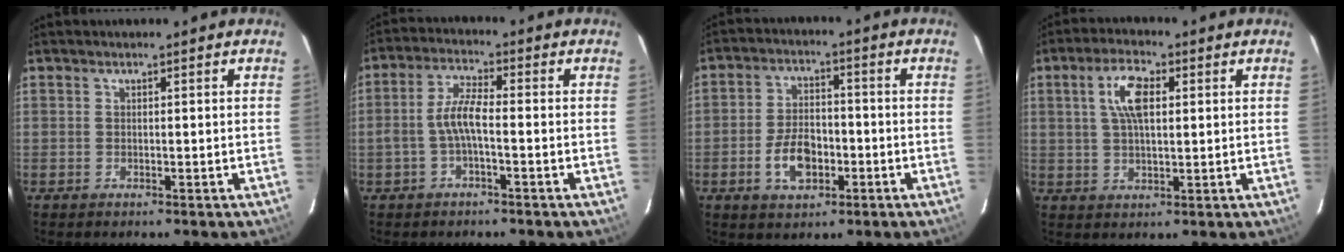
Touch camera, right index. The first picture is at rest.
{"total": 4.6, "force": [-1.5, 0.9, 4.3], "torque": [-0.094, 0.013, -0.029]}
{"total": 7.9, "force": [-2.9, 4.7, 5.7], "torque": [-0.113, 0.012, -0.044]}
{"total": 7.1, "force": [2.0, 3.0, 6.1], "torque": [-0.114, 0.013, 0.039]}